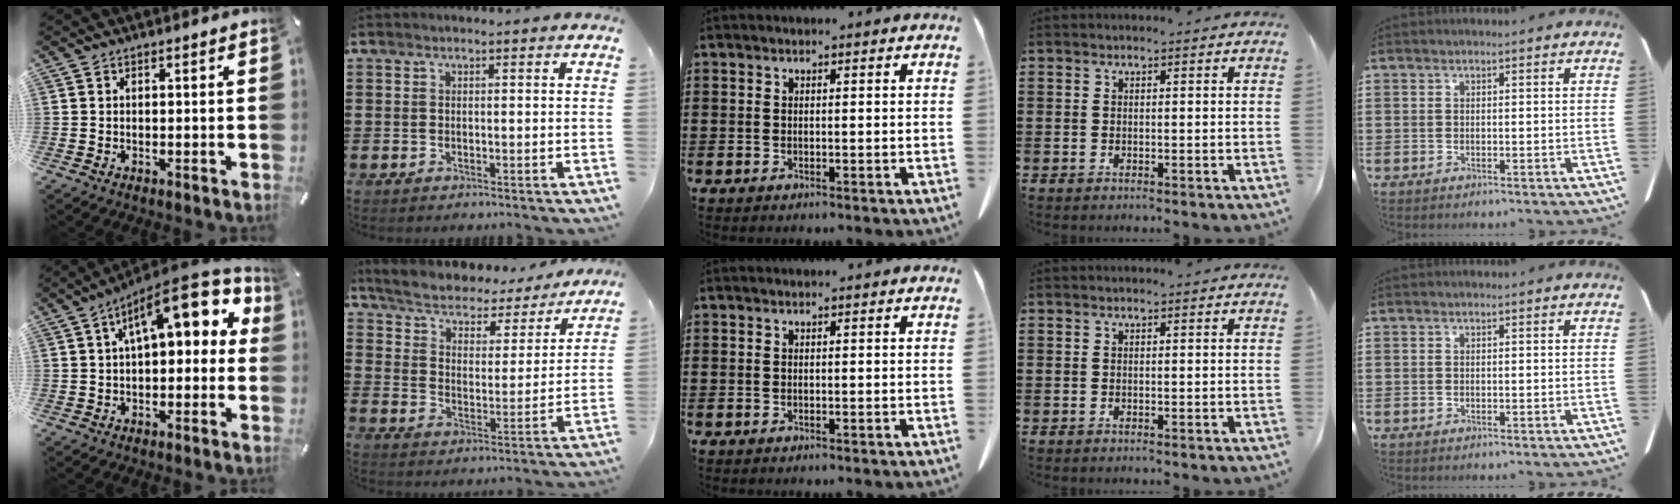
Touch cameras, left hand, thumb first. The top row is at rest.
{"thumb": {"total": 14.4, "force": [5.6, 6.5, 11.6], "torque": [-0.170, -0.023, 0.096]}, "index": {"total": 4.6, "force": [4.4, 1.0, 1.0], "torque": [-0.044, -0.031, 0.068]}}